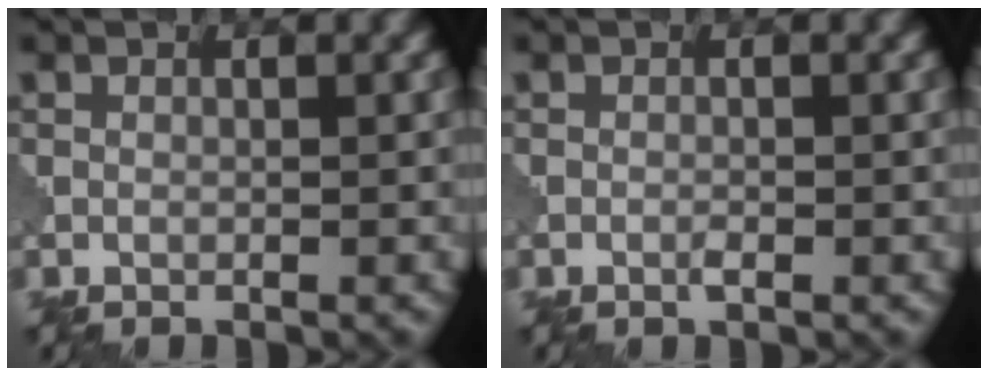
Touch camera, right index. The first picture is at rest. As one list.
[{"total": 0.6, "force": [-0.3, 0.1, 0.5], "torque": [-0.013, -0.001, -0.008]}]